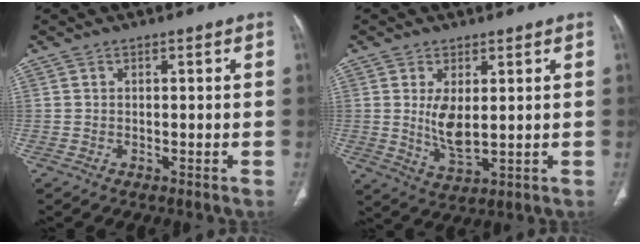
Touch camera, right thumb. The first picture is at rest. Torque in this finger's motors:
{"motor_torque": [-0.52, 0.91, 0.83, 0.53, 0.03]}